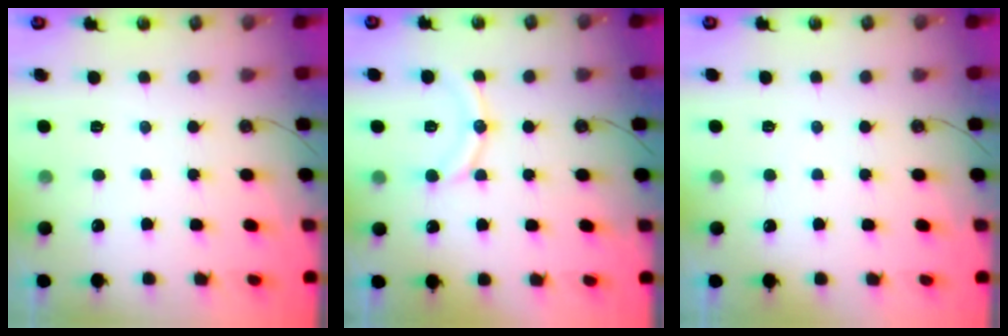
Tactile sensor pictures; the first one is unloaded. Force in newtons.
{"total": 11.0, "press": 10.6, "slide": 3.0}
{"total": 1.4, "press": 1.4, "slide": 0.1}